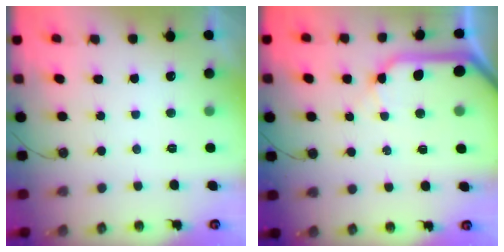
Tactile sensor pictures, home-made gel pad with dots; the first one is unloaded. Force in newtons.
{"total": 11.4, "press": 11.3, "slide": 1.5}